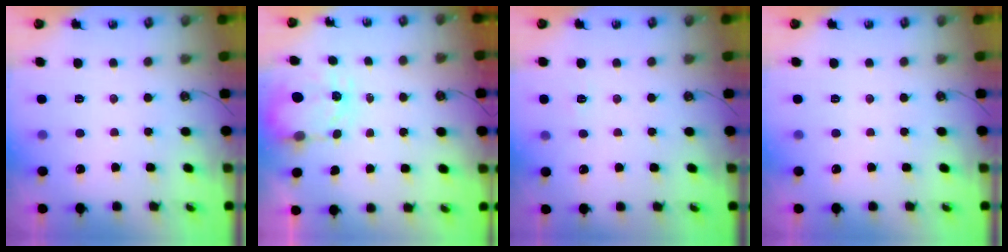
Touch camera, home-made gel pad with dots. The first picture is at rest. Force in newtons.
{"total": 3.4, "press": 3.4, "slide": 0.3}
{"total": 3.4, "press": 3.4, "slide": 0.4}
{"total": 0.0}